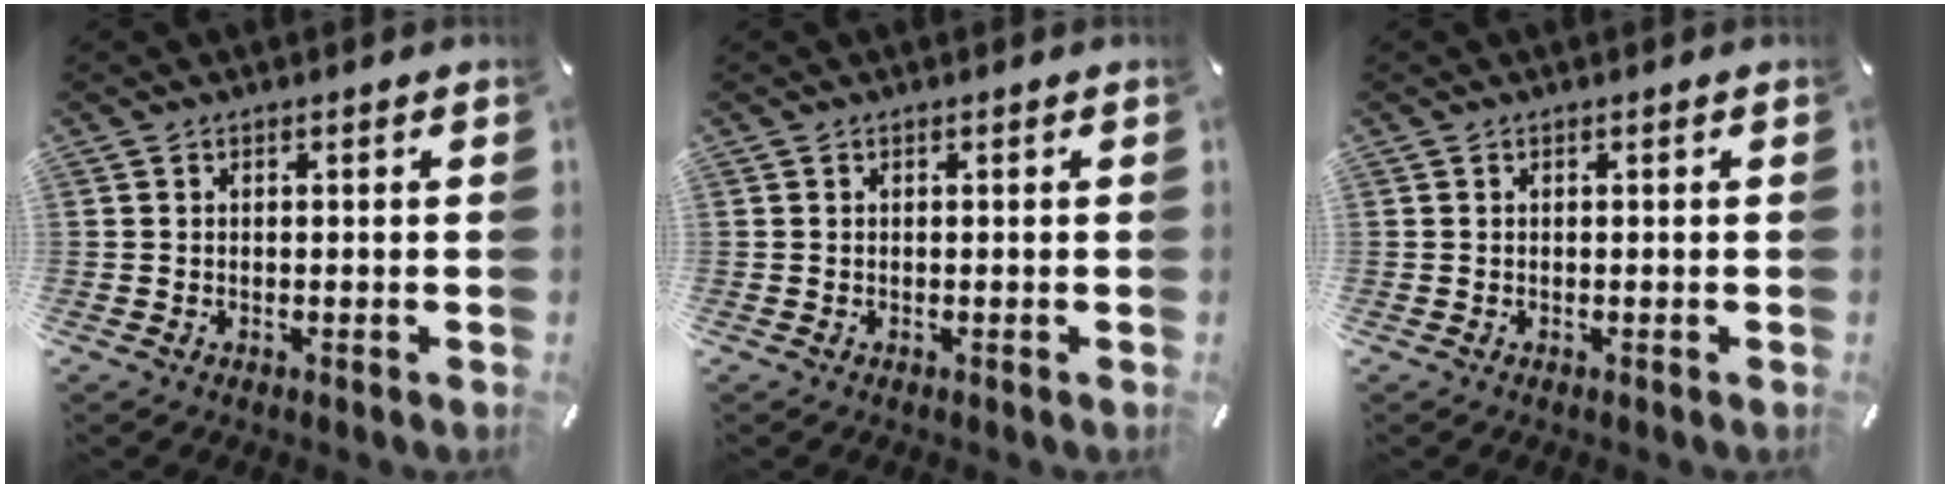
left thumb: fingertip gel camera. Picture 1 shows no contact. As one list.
[{"total": 0.0}, {"total": 0.0}]